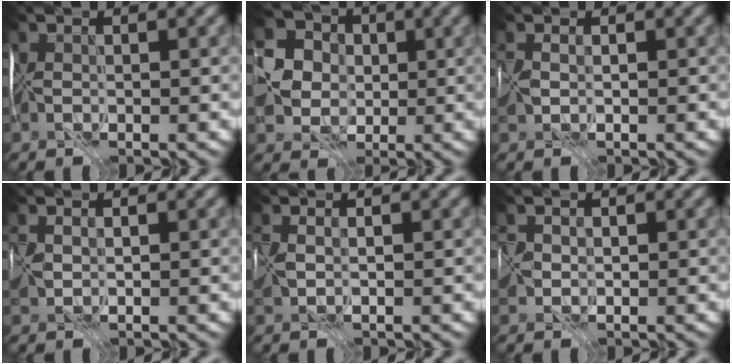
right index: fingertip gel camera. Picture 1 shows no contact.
{"total": 4.4, "force": [0.3, 4.2, 1.5], "torque": [-0.035, 0.002, 0.009]}
{"total": 0.7, "force": [0.3, -0.4, -0.4], "torque": [0.011, -0.002, 0.014]}
{"total": 0.6, "force": [0.6, 0.2, -0.1], "torque": [0.010, 0.002, 0.023]}
{"total": 0.7, "force": [0.6, -0.3, -0.2], "torque": [0.011, 0.006, 0.019]}
{"total": 0.7, "force": [0.3, 0.2, -0.7], "torque": [0.027, 0.003, 0.010]}